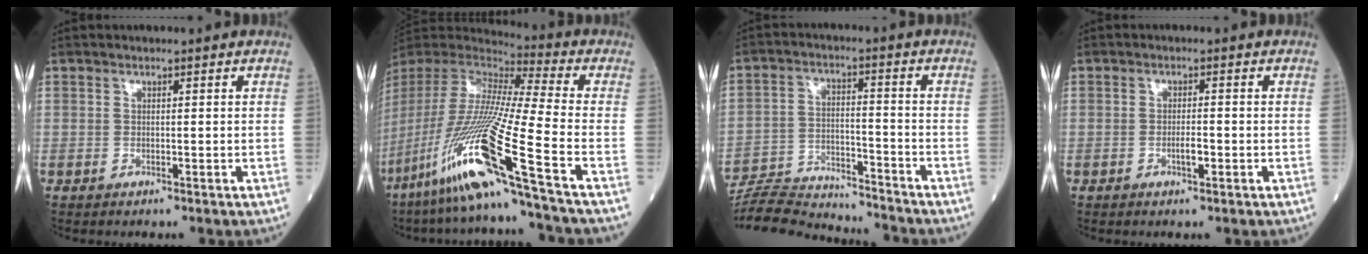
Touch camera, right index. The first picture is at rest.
{"total": 23.5, "force": [-12.6, -1.7, 19.7], "torque": [-0.430, -0.054, -0.248]}
{"total": 15.1, "force": [-14.8, 1.3, 2.7], "torque": [-0.049, 0.012, -0.234]}
{"total": 2.0, "force": [-0.8, 0.4, 1.8], "torque": [-0.029, 0.000, -0.014]}